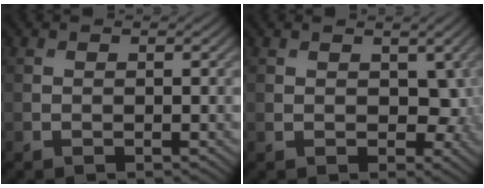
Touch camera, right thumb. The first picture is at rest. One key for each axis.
{"total": 3.2, "fx": 0.4, "fy": 2.2, "fz": 2.3, "tx": -0.036, "ty": -0.009, "tz": 0.011}